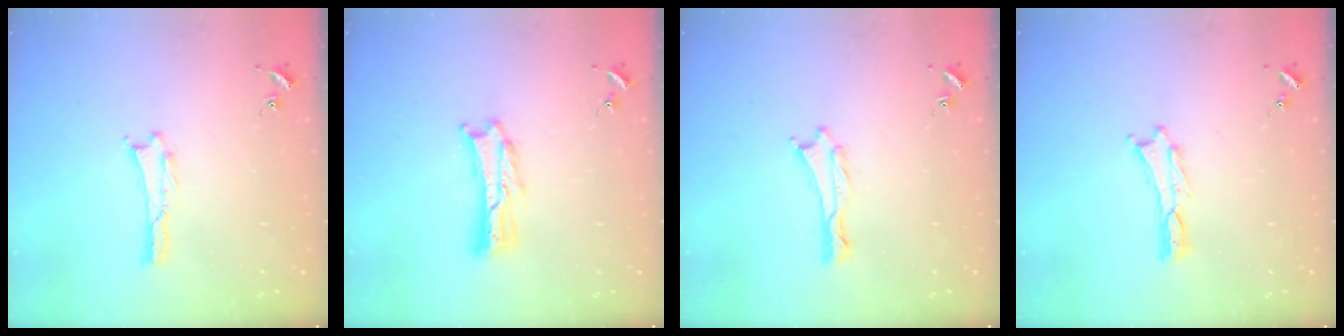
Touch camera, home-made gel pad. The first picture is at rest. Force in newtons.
{"total": 2.4, "press": 2.4, "slide": 0.3}
{"total": 0.0}
{"total": 0.0}